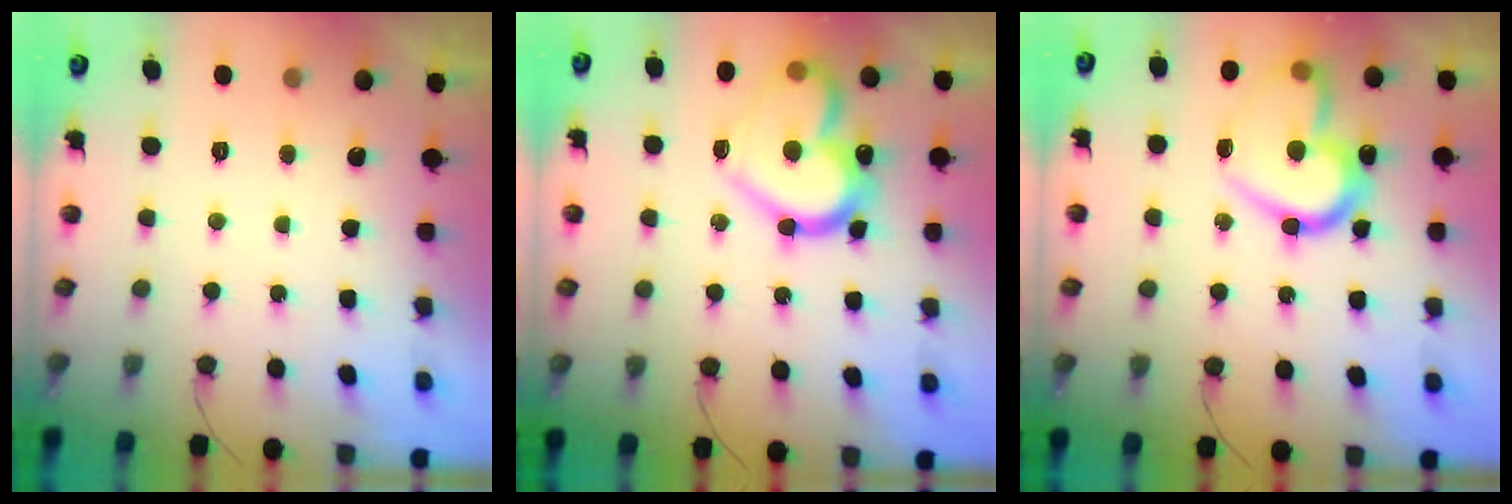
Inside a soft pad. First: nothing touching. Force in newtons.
{"total": 21.5, "press": 21.4, "slide": 2.2}
{"total": 19.4, "press": 19.3, "slide": 2.0}